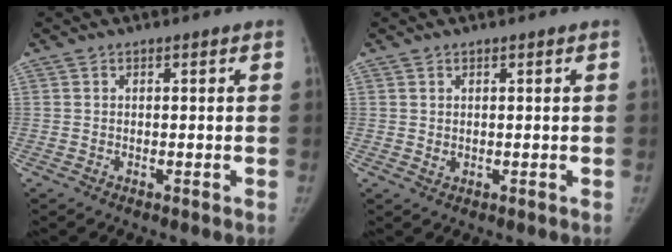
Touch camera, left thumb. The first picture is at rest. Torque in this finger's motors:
{"motor_torque": [-0.19, 0.18, 0.42, -0.20, 0.04]}